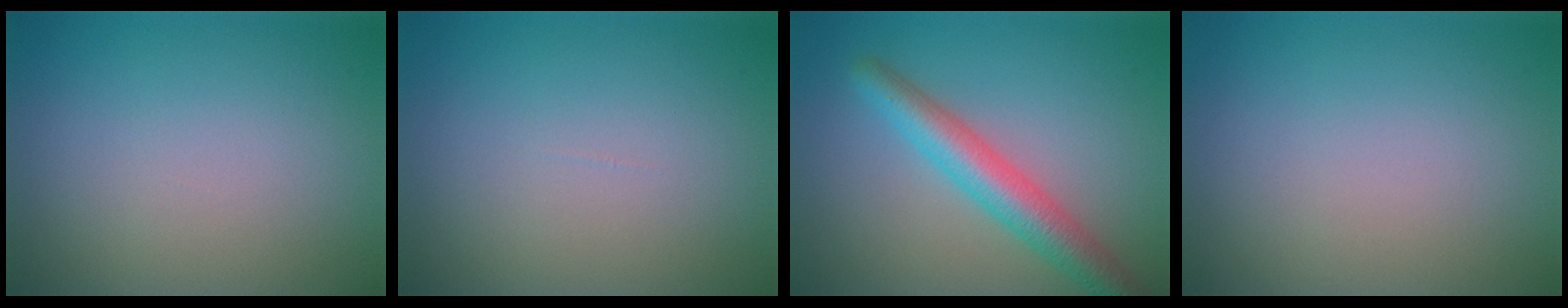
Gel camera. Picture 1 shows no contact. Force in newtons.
{"total": 0.0}
{"total": 4.8, "press": 4.8, "slide": 0.1}
{"total": 0.0}